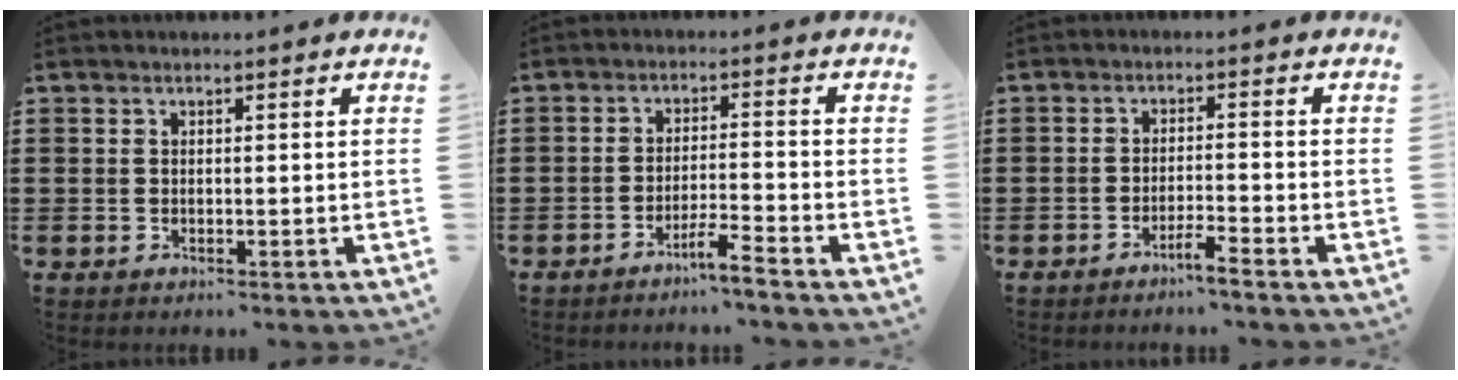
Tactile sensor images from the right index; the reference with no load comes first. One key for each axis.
{"total": 4.1, "fx": -3.6, "fy": -0.5, "fz": 1.9, "tx": -0.040, "ty": -0.006, "tz": -0.070}
{"total": 2.8, "fx": -2.4, "fy": -0.3, "fz": 1.4, "tx": -0.026, "ty": 0.001, "tz": -0.045}